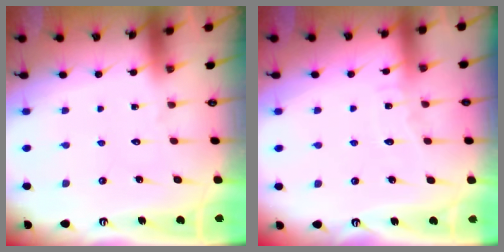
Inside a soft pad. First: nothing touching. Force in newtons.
{"total": 4.9, "press": 4.8, "slide": 0.4}